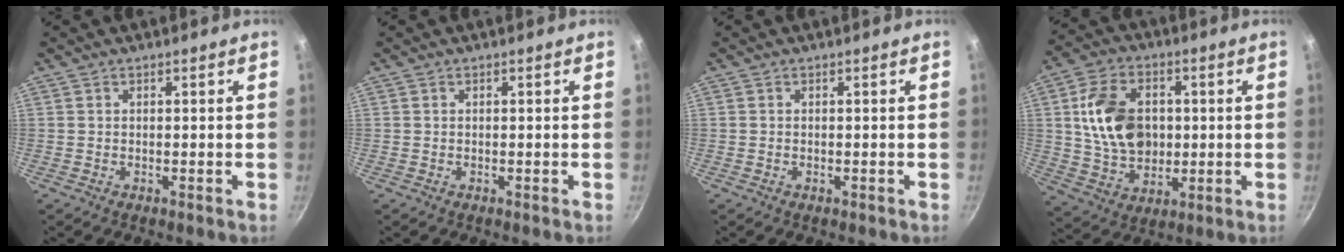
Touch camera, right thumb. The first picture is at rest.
{"total": 0.0}
{"total": 0.0}
{"total": 15.4, "force": [1.8, 11.1, 10.5], "torque": [-0.163, 0.002, 0.037]}